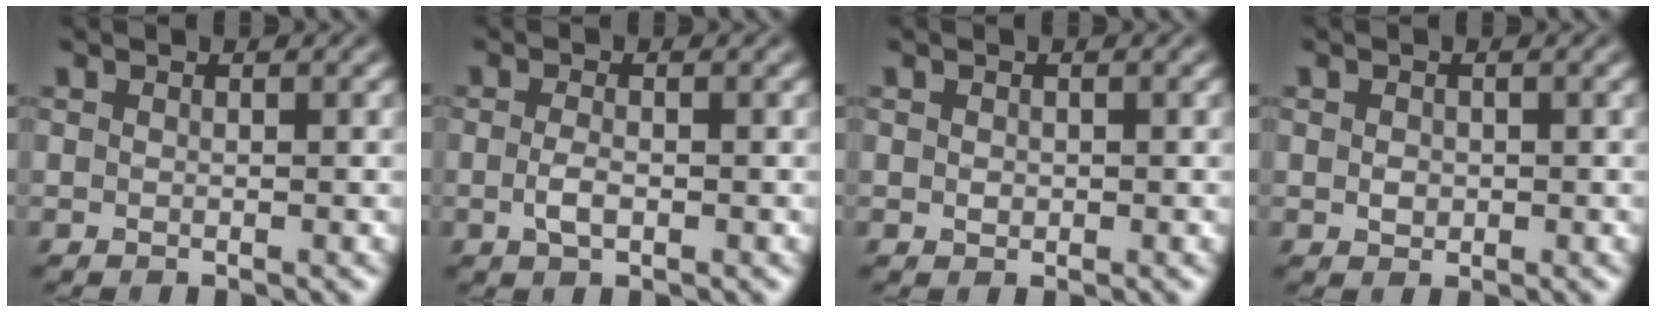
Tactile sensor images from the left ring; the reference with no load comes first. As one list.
[{"total": 1.6, "force": [-0.4, 0.7, 1.4], "torque": [-0.032, -0.003, -0.010]}, {"total": 0.6, "force": [0.1, 0.5, 0.3], "torque": [-0.005, -0.002, 0.001]}, {"total": 1.0, "force": [0.0, 0.9, 0.5], "torque": [-0.010, -0.003, 0.000]}]